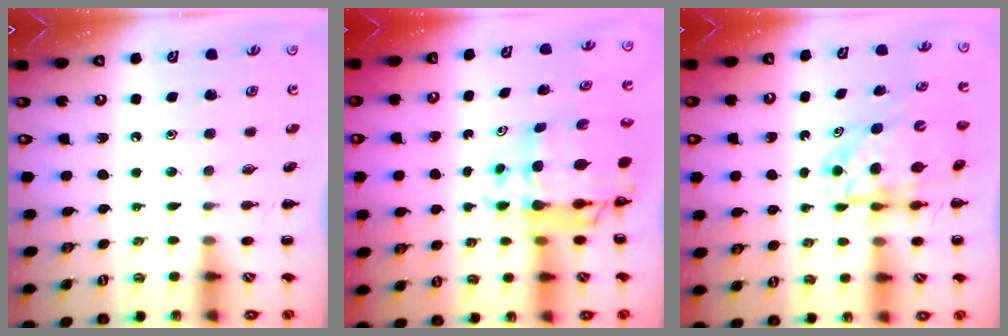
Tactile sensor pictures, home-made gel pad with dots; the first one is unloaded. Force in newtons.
{"total": 9.6, "press": 9.1, "slide": 3.2}
{"total": 6.4, "press": 6.2, "slide": 1.3}